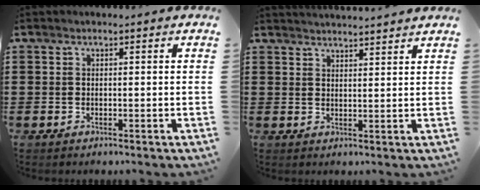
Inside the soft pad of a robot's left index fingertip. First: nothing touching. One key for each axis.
{"total": 2.5, "fx": 2.4, "fy": -0.4, "fz": -0.1, "tx": -0.004, "ty": -0.009, "tz": 0.047}